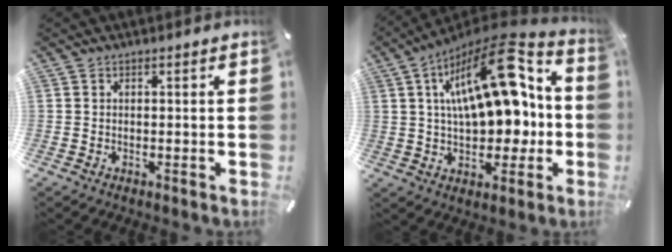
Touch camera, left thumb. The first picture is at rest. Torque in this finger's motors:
{"motor_torque": [1.64, 3.08, 2.77, 0.00, 0.36]}